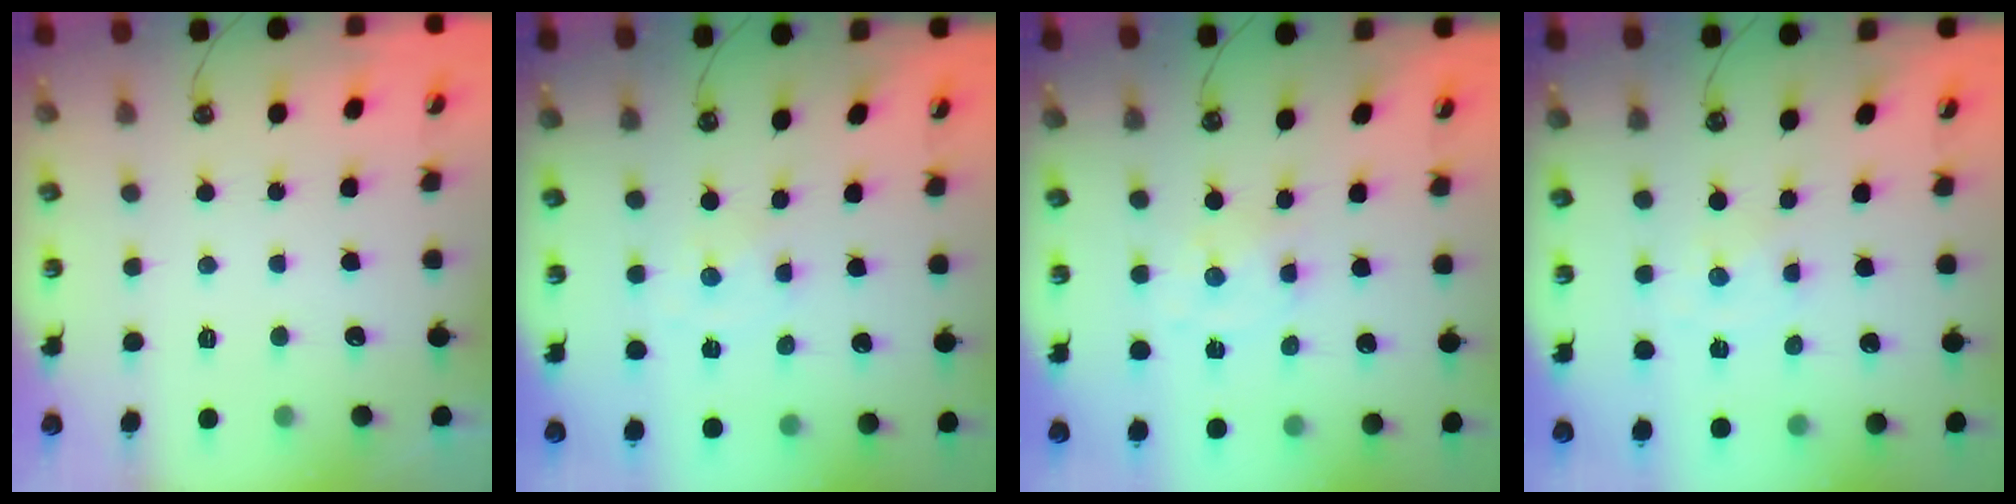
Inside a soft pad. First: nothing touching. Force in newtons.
{"total": 0.0}
{"total": 1.4, "press": 1.4, "slide": 0.2}
{"total": 0.0}